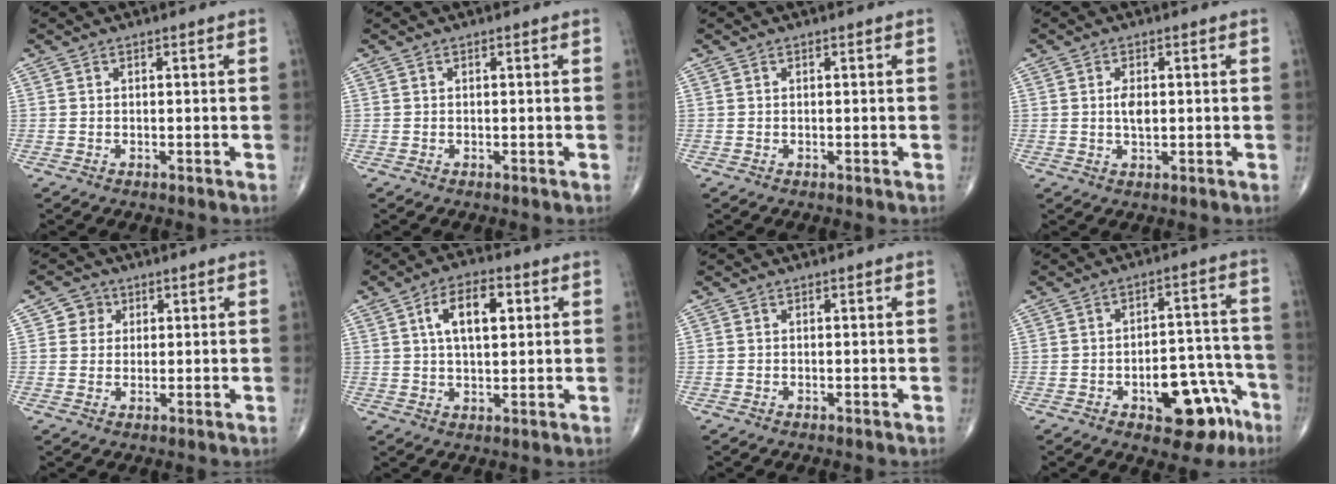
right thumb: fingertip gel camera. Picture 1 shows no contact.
{"total": 0.0}
{"total": 0.0}
{"total": 2.9, "force": [0.3, 1.5, 2.5], "torque": [-0.044, -0.004, 0.006]}
{"total": 3.4, "force": [1.1, 3.1, 0.4], "torque": [0.017, 0.000, 0.011]}
{"total": 9.3, "force": [2.7, 4.7, 7.6], "torque": [-0.116, 0.004, 0.041]}
{"total": 0.0}
{"total": 13.2, "force": [-6.4, 6.7, 9.5], "torque": [-0.087, 0.055, -0.077]}